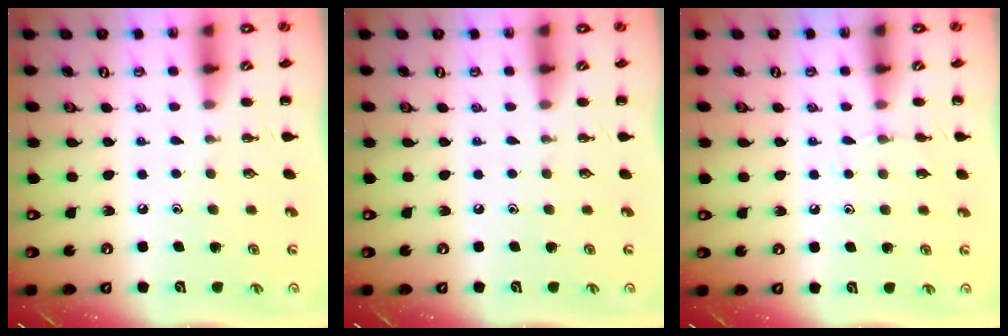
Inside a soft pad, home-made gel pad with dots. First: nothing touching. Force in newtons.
{"total": 0.0}
{"total": 4.0, "press": 3.8, "slide": 1.4}